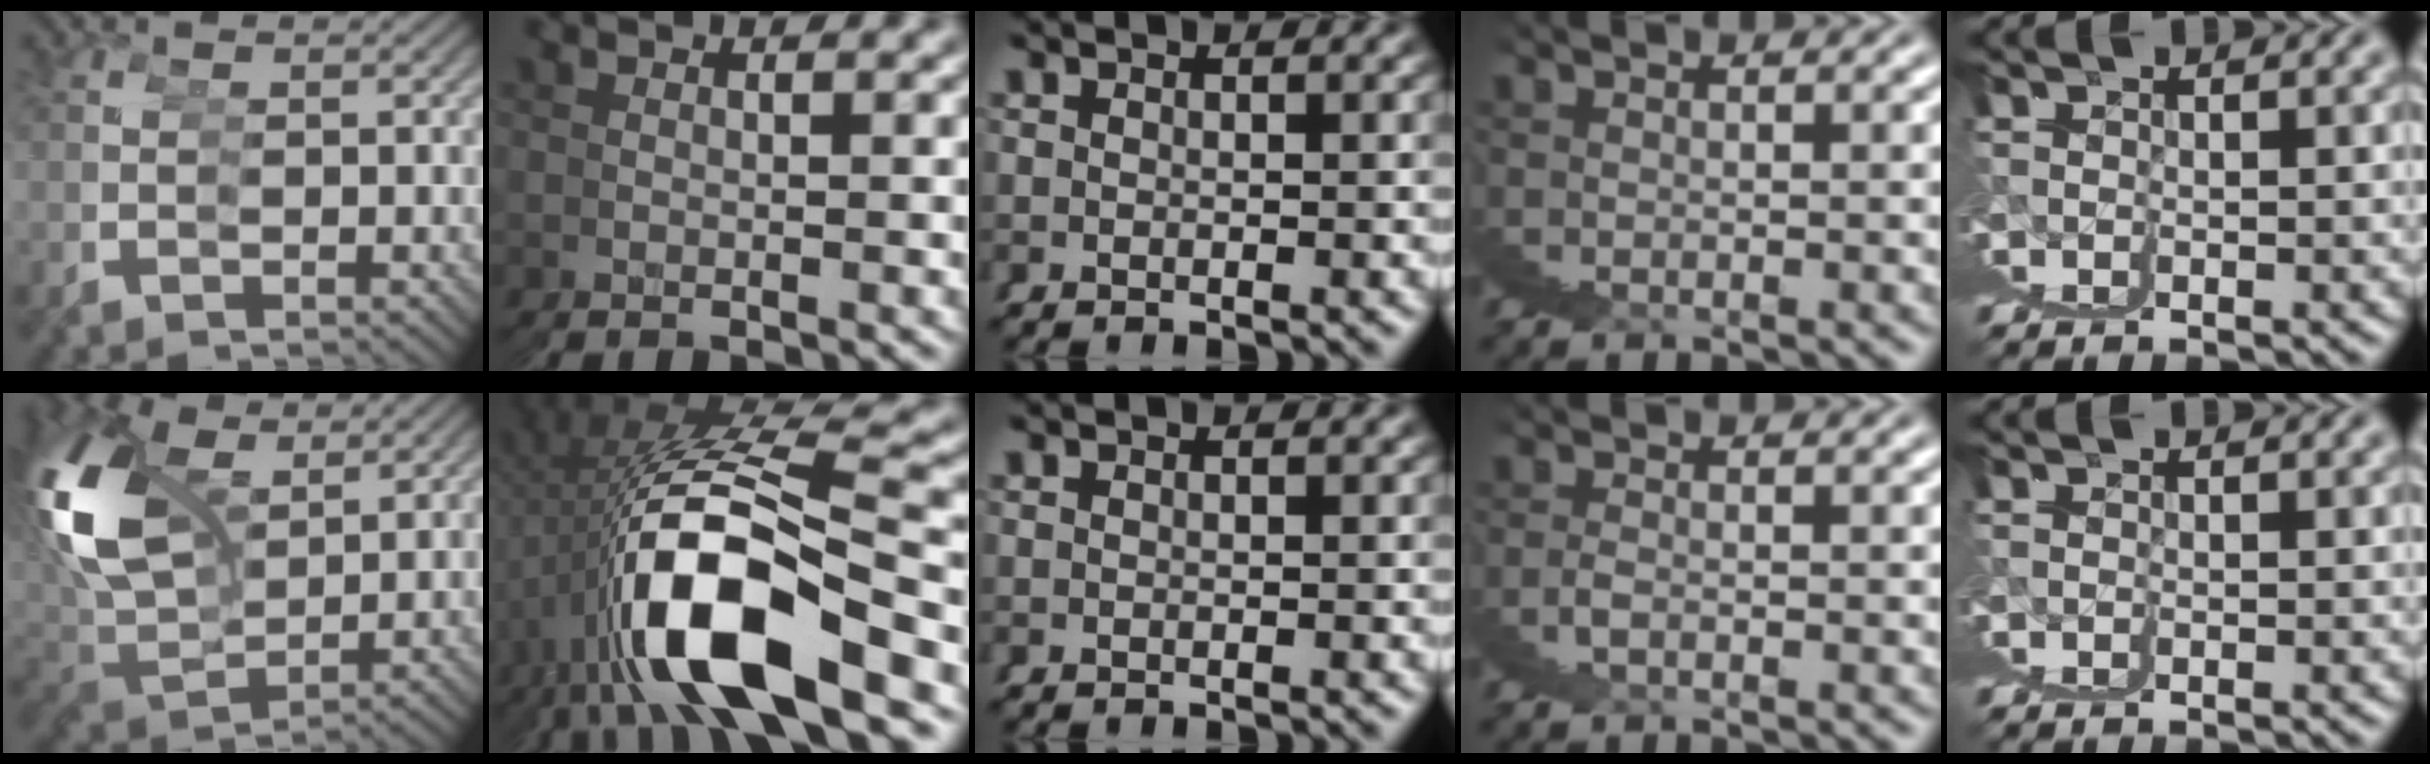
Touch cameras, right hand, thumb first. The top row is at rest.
{"thumb": {"total": 11.2, "force": [3.8, 8.5, 6.3], "torque": [-0.168, -0.015, 0.072]}, "index": {"total": 14.5, "force": [0.9, 6.4, 13.0], "torque": [-0.245, 0.022, 0.014]}, "ring": {"total": 1.8, "force": [-1.2, -0.6, -1.1], "torque": [0.020, 0.010, -0.028]}}